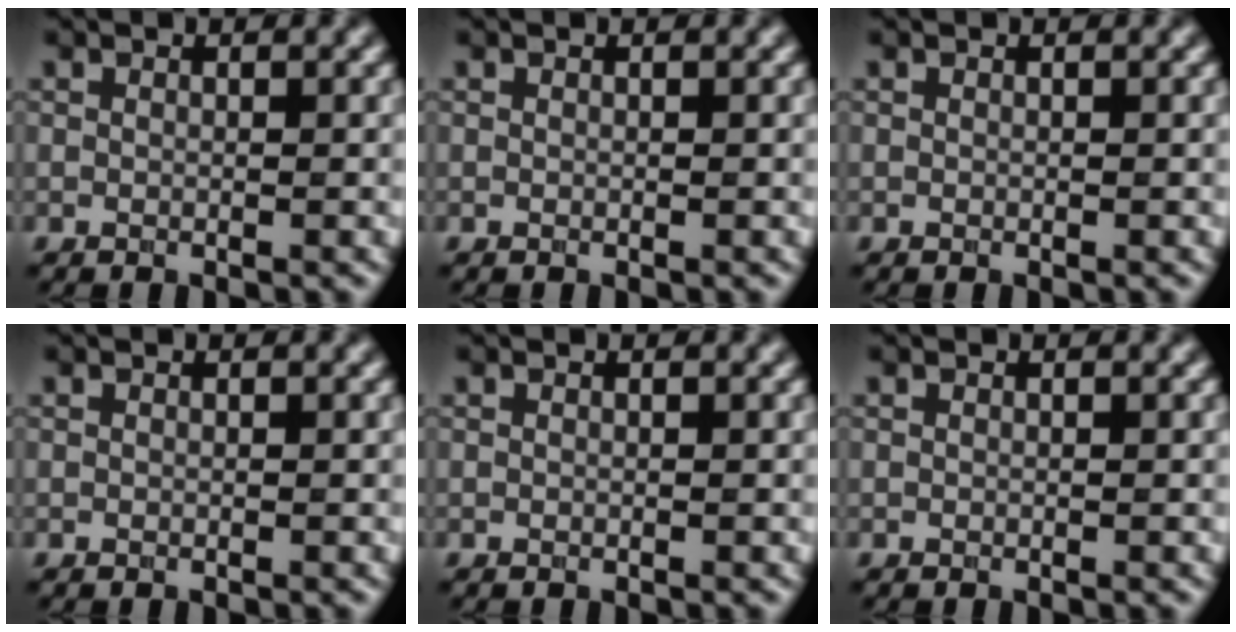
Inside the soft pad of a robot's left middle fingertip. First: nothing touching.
{"total": 0.0}
{"total": 0.0}
{"total": 0.0}
{"total": 0.0}
{"total": 0.0}